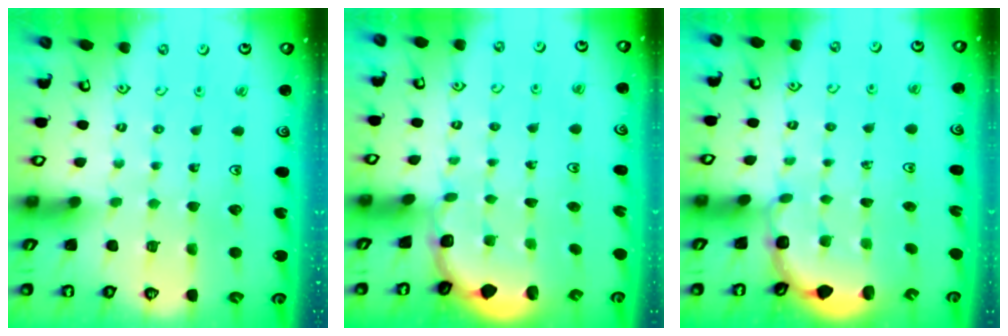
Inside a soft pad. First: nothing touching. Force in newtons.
{"total": 1.8, "press": 1.6, "slide": 0.7}
{"total": 2.9, "press": 2.4, "slide": 1.8}